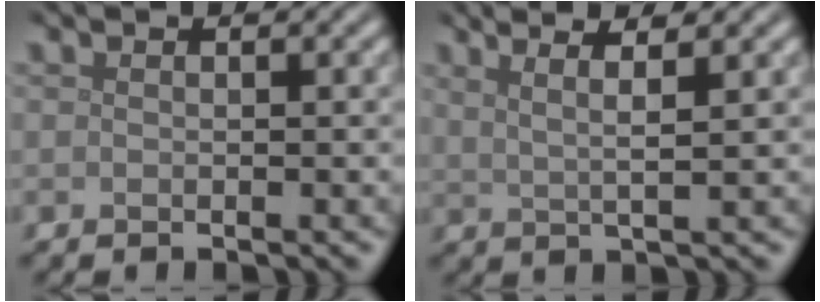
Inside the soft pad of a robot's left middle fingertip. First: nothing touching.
{"total": 4.5, "force": [2.8, 1.3, 3.3], "torque": [-0.039, 0.018, 0.018]}